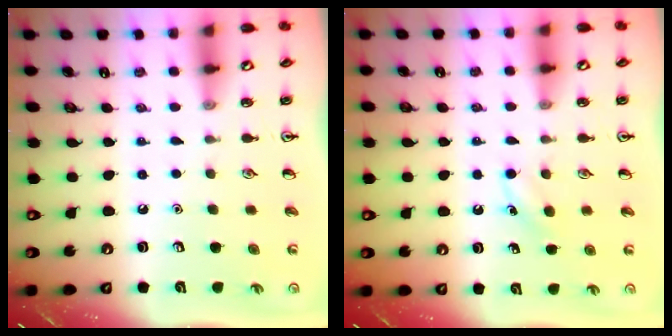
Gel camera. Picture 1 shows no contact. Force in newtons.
{"total": 3.4, "press": 3.2, "slide": 1.0}